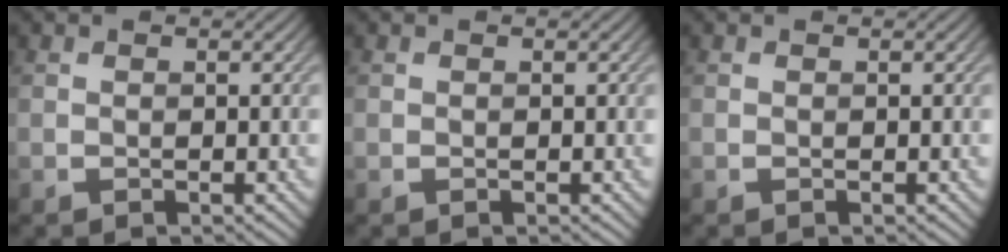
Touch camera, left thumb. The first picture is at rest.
{"total": 0.0}
{"total": 0.0}